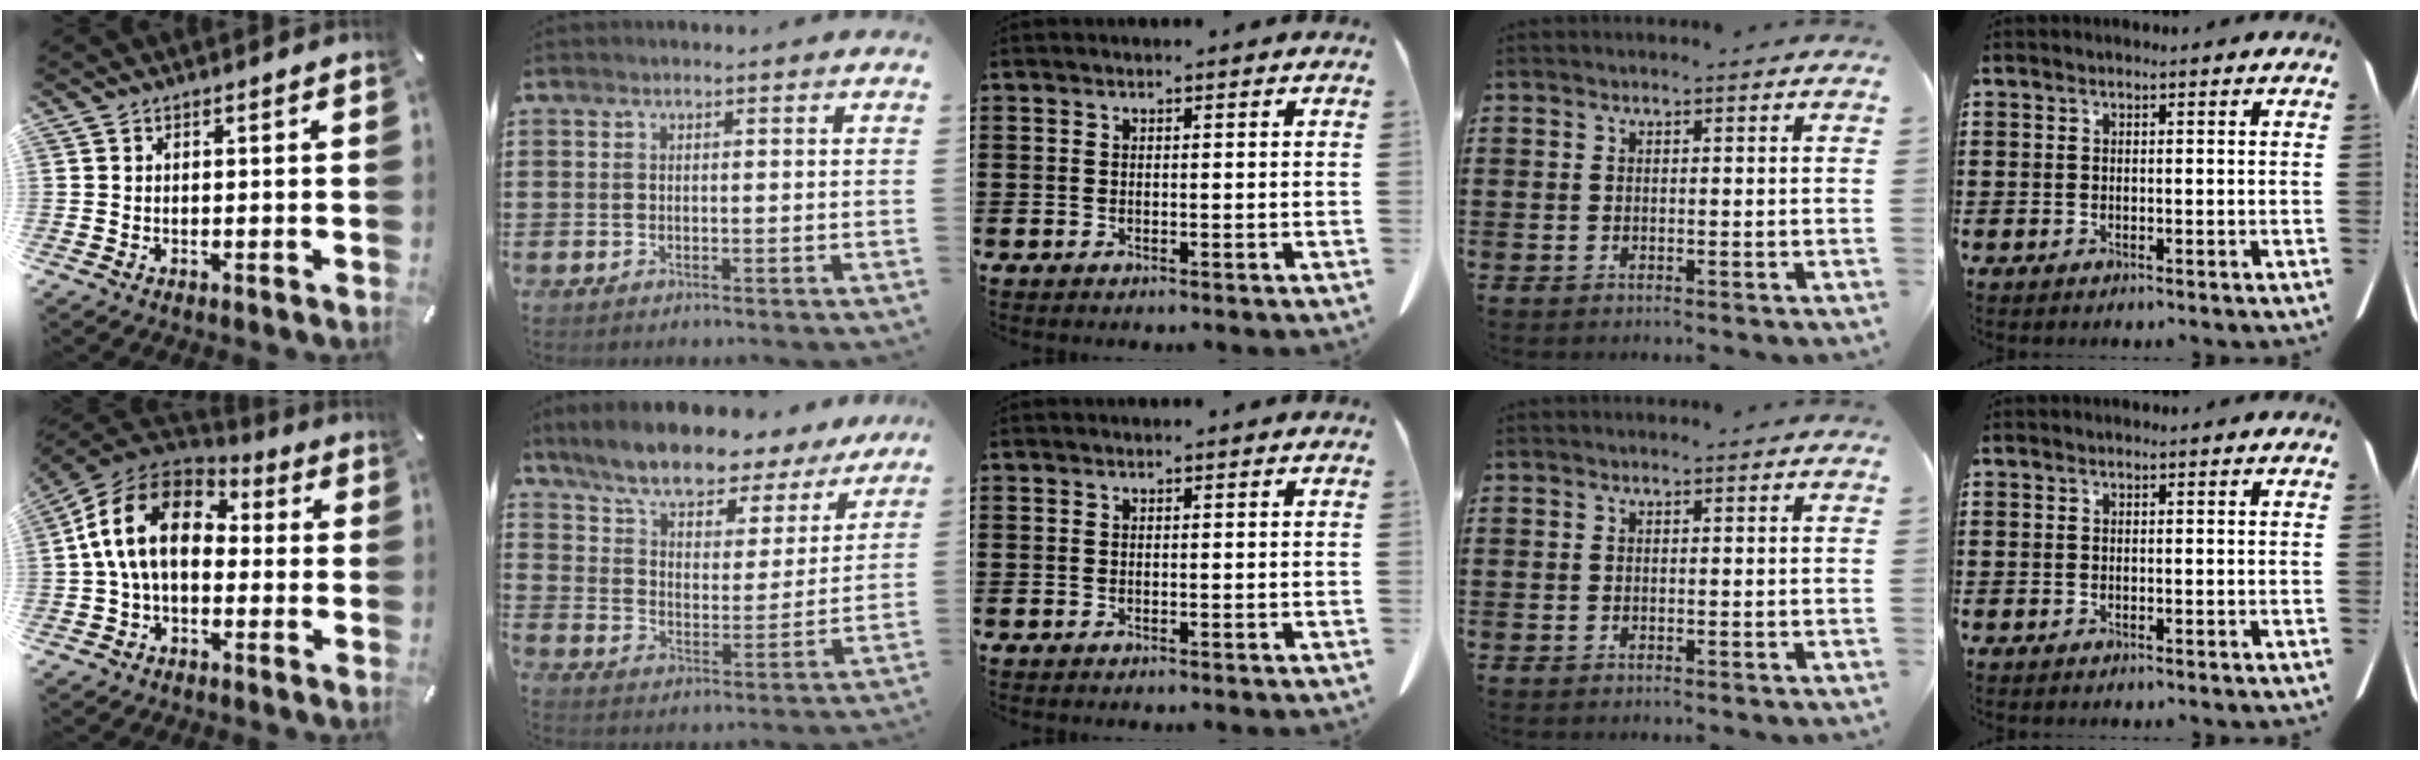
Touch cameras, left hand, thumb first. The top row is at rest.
{"thumb": {"total": 16.7, "force": [0.7, 11.2, 12.3], "torque": [-0.260, 0.026, 0.010]}, "index": {"total": 8.1, "force": [7.1, 1.8, 3.3], "torque": [-0.097, -0.042, 0.120]}}